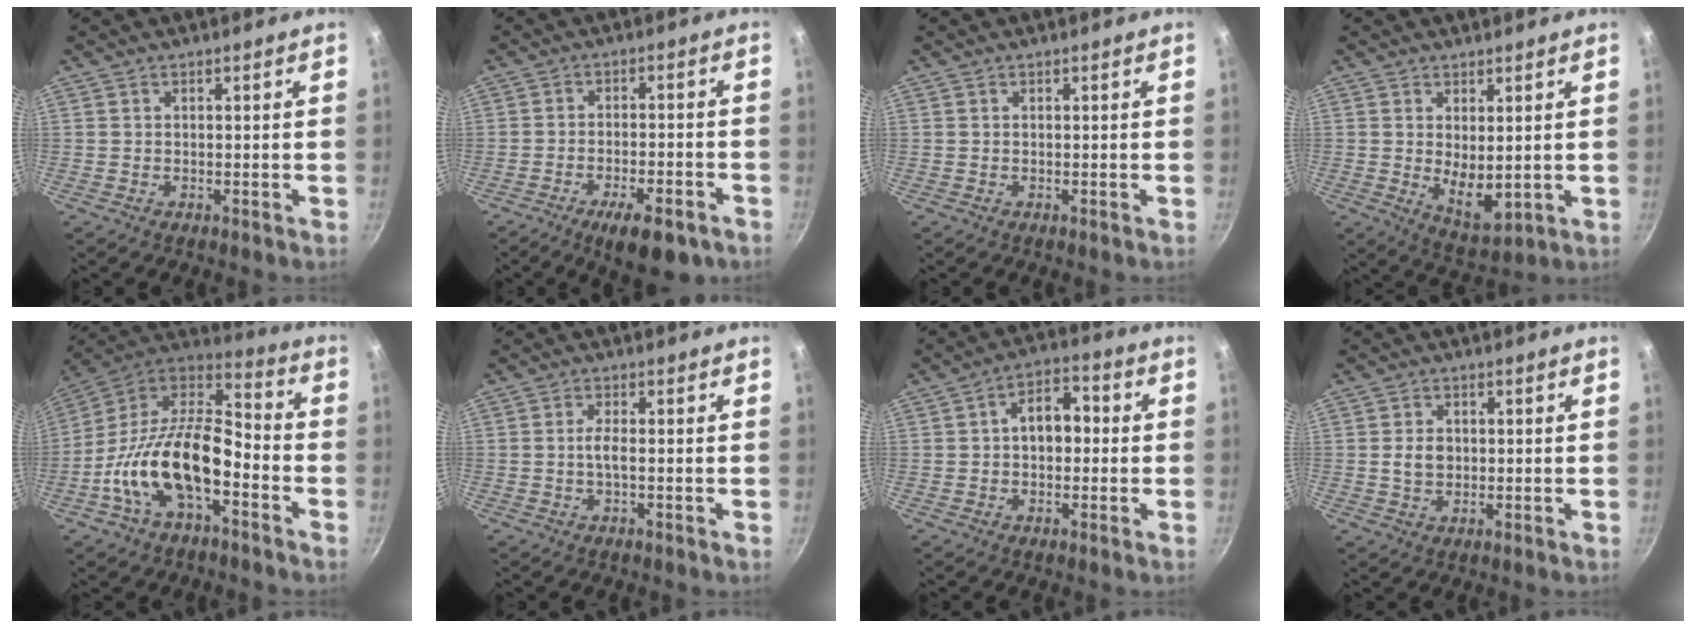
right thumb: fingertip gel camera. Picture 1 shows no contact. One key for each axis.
{"total": 10.0, "fx": -5.8, "fy": 3.4, "fz": 7.5, "tx": -0.101, "ty": 0.024, "tz": -0.077}
{"total": 0.0}
{"total": 7.1, "fx": 0.8, "fy": 3.6, "fz": 6.1, "tx": -0.086, "ty": -0.026, "tz": 0.030}
{"total": 21.2, "fx": -7.0, "fy": 10.7, "fz": 16.9, "tx": -0.295, "ty": 0.058, "tz": -0.146}
{"total": 2.2, "fx": -0.5, "fy": 0.3, "fz": 2.1, "tx": -0.052, "ty": 0.006, "tz": -0.013}
{"total": 7.7, "fx": 0.2, "fy": 5.1, "fz": 5.8, "tx": -0.053, "ty": 0.025, "tz": -0.007}
{"total": 3.7, "fx": 0.1, "fy": 2.9, "fz": 2.3, "tx": -0.030, "ty": 0.004, "tz": 0.001}